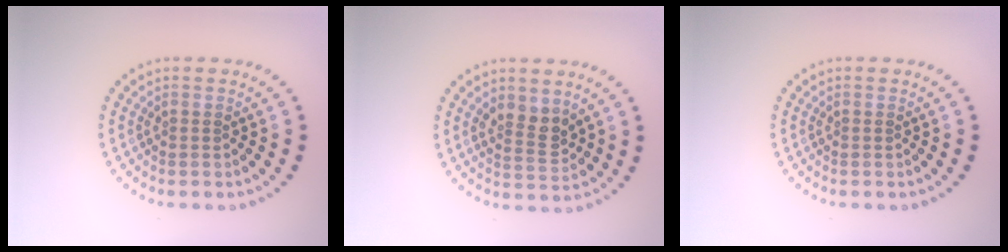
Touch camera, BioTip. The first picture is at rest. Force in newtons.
{"total": 2.6, "press": 2.4, "slide": 1.0}
{"total": 0.0}